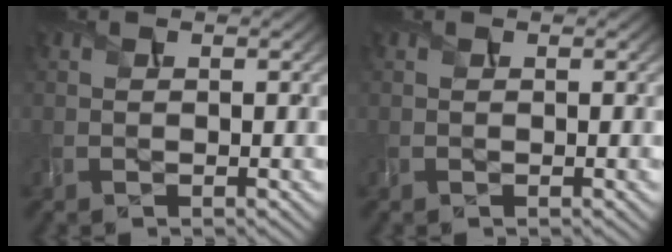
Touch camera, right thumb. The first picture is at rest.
{"total": 0.0}